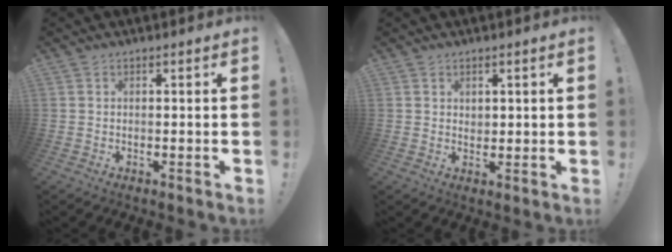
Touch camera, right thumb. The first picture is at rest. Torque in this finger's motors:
{"motor_torque": [0.00, -0.11, 0.07, 0.02, 0.09]}